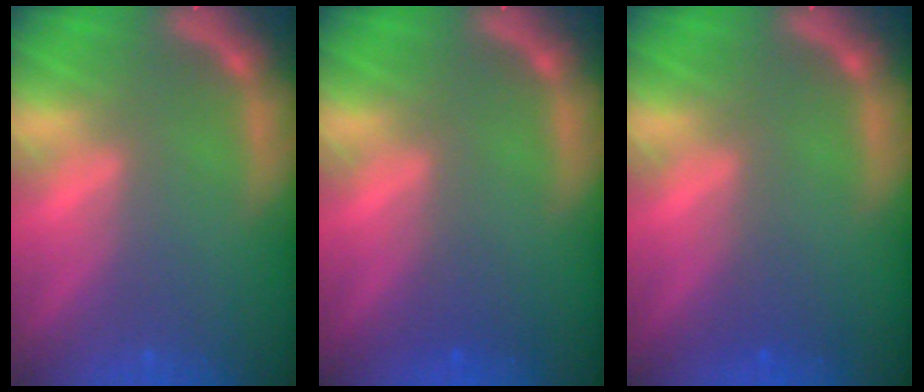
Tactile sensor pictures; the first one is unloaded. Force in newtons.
{"total": 1.0}
{"total": 1.0}